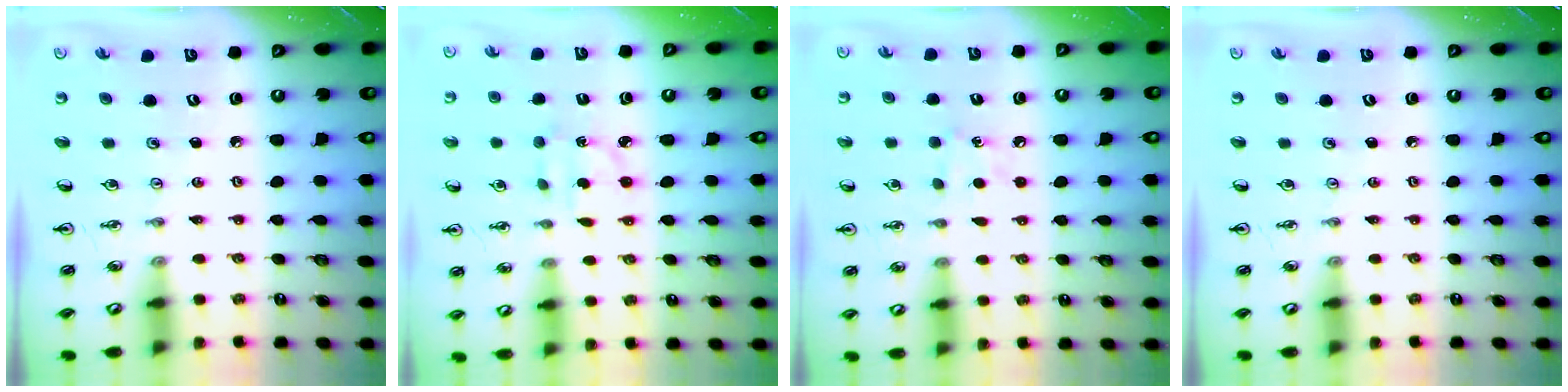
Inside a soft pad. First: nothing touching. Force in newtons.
{"total": 3.9, "press": 3.9, "slide": 0.4}
{"total": 7.1, "press": 7.1, "slide": 0.9}
{"total": 0.0}